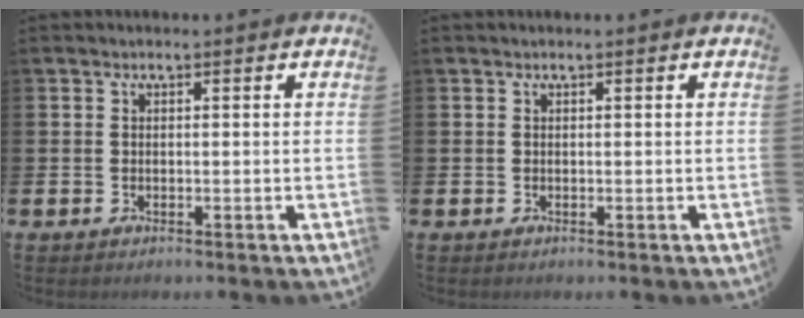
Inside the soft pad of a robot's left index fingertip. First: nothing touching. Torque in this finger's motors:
{"motor_torque": [0.01, 0.01, -0.02, -0.01]}